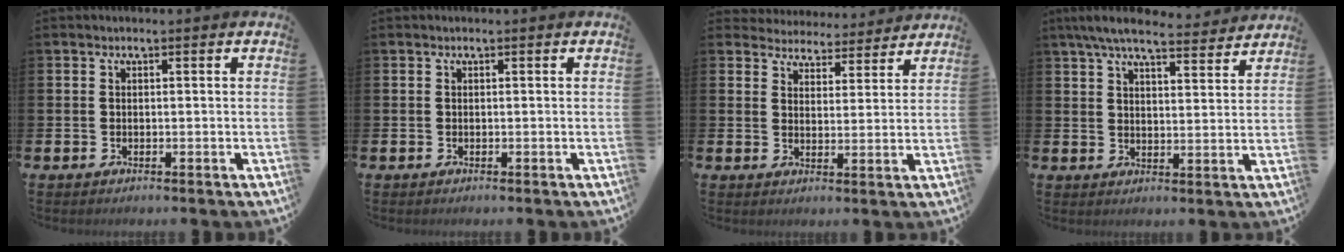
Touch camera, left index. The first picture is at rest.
{"total": 0.0}
{"total": 4.5, "force": [4.3, 1.2, -0.4], "torque": [-0.011, -0.035, 0.076]}
{"total": 7.2, "force": [6.7, 1.1, 2.4], "torque": [-0.060, -0.034, 0.119]}